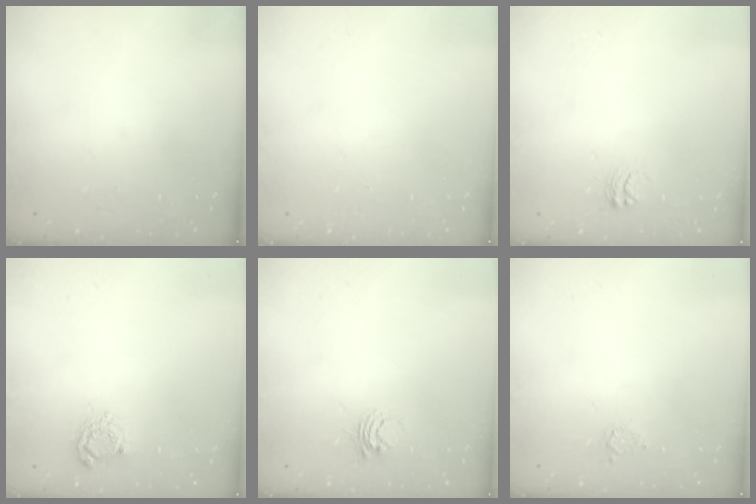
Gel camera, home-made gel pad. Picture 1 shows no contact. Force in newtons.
{"total": 0.0}
{"total": 2.6, "press": 2.6, "slide": 0.2}
{"total": 5.4, "press": 5.4, "slide": 0.2}
{"total": 3.8, "press": 3.8, "slide": 0.4}
{"total": 2.2, "press": 2.2, "slide": 0.2}